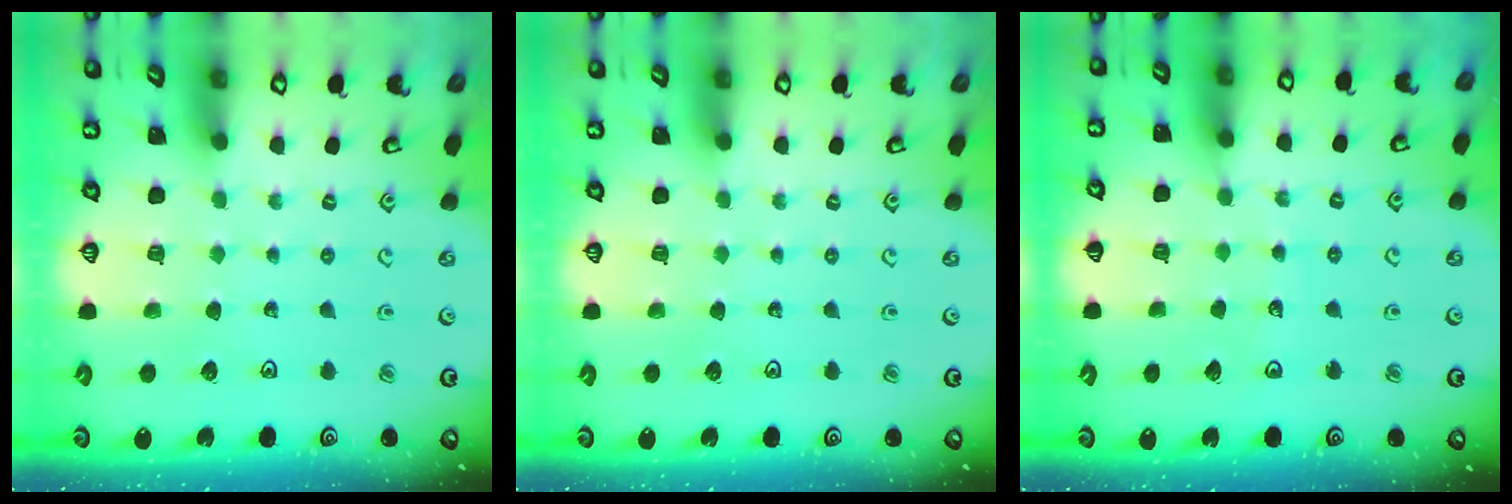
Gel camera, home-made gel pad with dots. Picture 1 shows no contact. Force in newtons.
{"total": 0.0}
{"total": 2.7, "press": 2.7, "slide": 0.3}